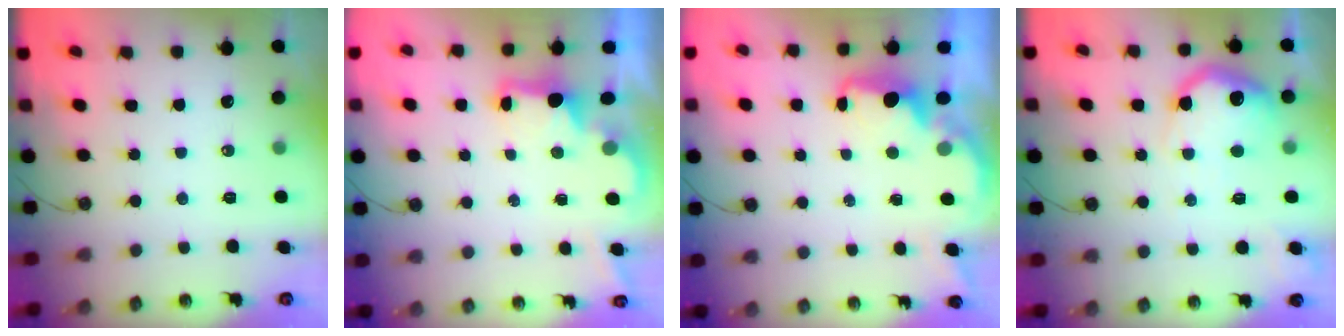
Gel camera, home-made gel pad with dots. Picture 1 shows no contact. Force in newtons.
{"total": 2.3, "press": 2.2, "slide": 0.7}
{"total": 2.2, "press": 2.0, "slide": 0.8}
{"total": 17.4, "press": 17.4, "slide": 1.4}